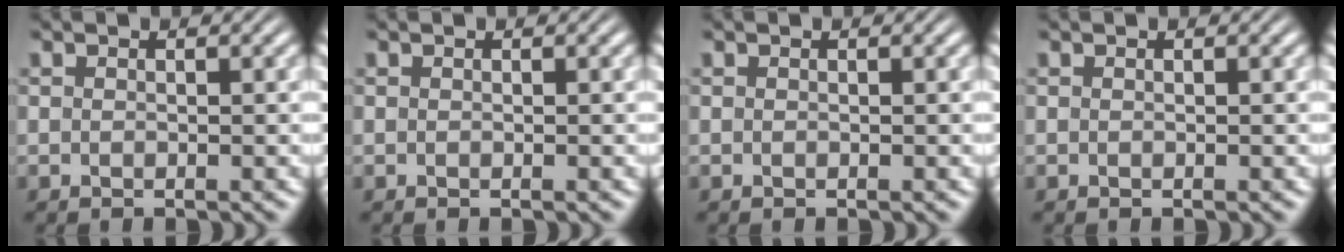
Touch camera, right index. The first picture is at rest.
{"total": 0.0}
{"total": 0.0}
{"total": 0.0}